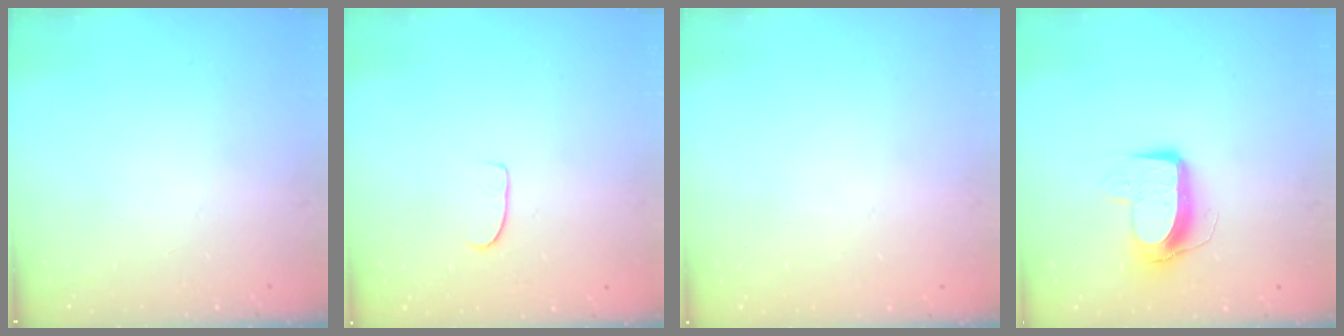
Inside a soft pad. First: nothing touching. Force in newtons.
{"total": 5.3, "press": 5.3, "slide": 0.5}
{"total": 0.0}
{"total": 10.2, "press": 10.2, "slide": 0.4}